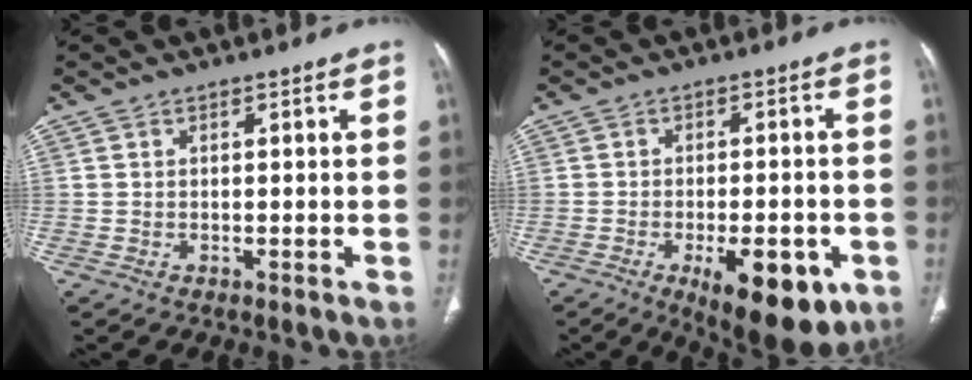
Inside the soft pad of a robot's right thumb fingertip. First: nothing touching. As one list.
[{"total": 14.3, "force": [-6.1, 5.8, 11.5], "torque": [-0.134, 0.005, -0.074]}]